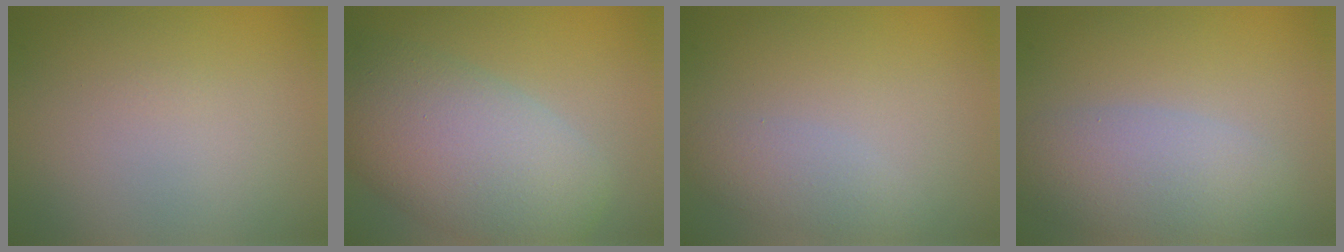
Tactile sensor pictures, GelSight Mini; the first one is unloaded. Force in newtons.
{"total": 10.1, "press": 10.0, "slide": 0.7}
{"total": 2.3, "press": 2.3, "slide": 0.2}
{"total": 5.3, "press": 5.3, "slide": 0.5}